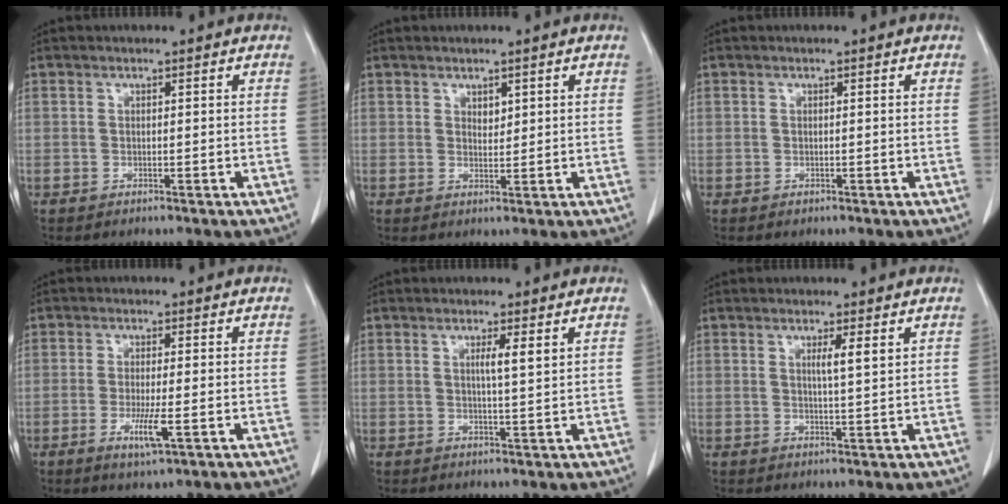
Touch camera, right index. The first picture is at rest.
{"total": 1.4, "force": [0.9, 0.8, 0.8], "torque": [-0.011, -0.004, 0.018]}
{"total": 0.0}
{"total": 4.2, "force": [-1.4, 0.2, 4.0], "torque": [-0.074, -0.009, -0.020]}
{"total": 2.4, "force": [1.0, -0.2, 2.2], "torque": [-0.043, -0.001, 0.018]}
{"total": 2.4, "force": [1.1, -0.2, 2.1], "torque": [-0.041, -0.002, 0.019]}